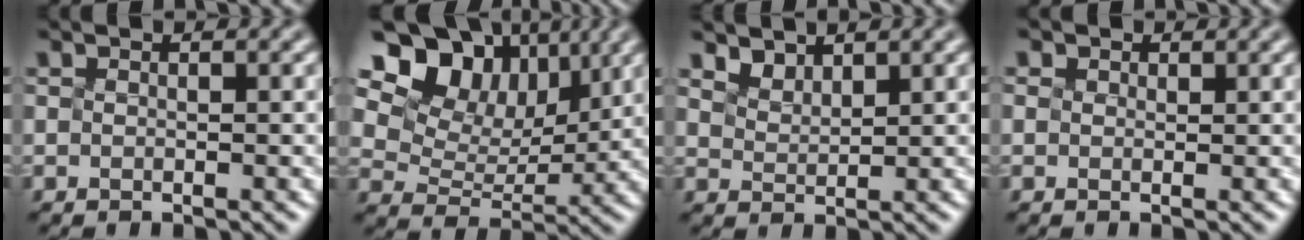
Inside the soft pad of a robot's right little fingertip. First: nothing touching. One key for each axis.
{"total": 11.3, "fx": 6.6, "fy": 7.6, "fz": 5.0, "tx": -0.134, "ty": 0.029, "tz": 0.142}
{"total": 2.0, "fx": 0.7, "fy": -1.2, "fz": -1.4, "tx": 0.004, "ty": -0.014, "tz": 0.054}
{"total": 2.4, "fx": -0.6, "fy": -1.3, "fz": -1.9, "tx": 0.007, "ty": -0.019, "tz": 0.018}